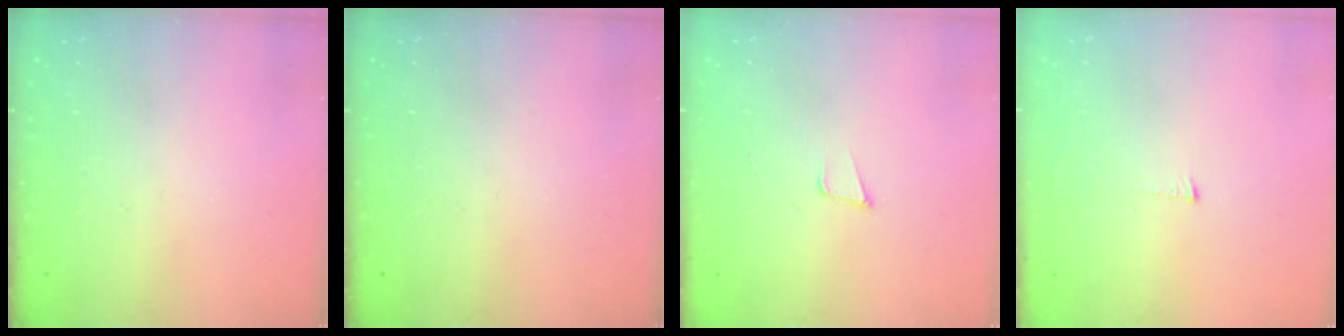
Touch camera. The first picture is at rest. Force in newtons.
{"total": 0.0}
{"total": 3.4, "press": 2.2, "slide": 2.6}
{"total": 3.0, "press": 3.0, "slide": 0.3}